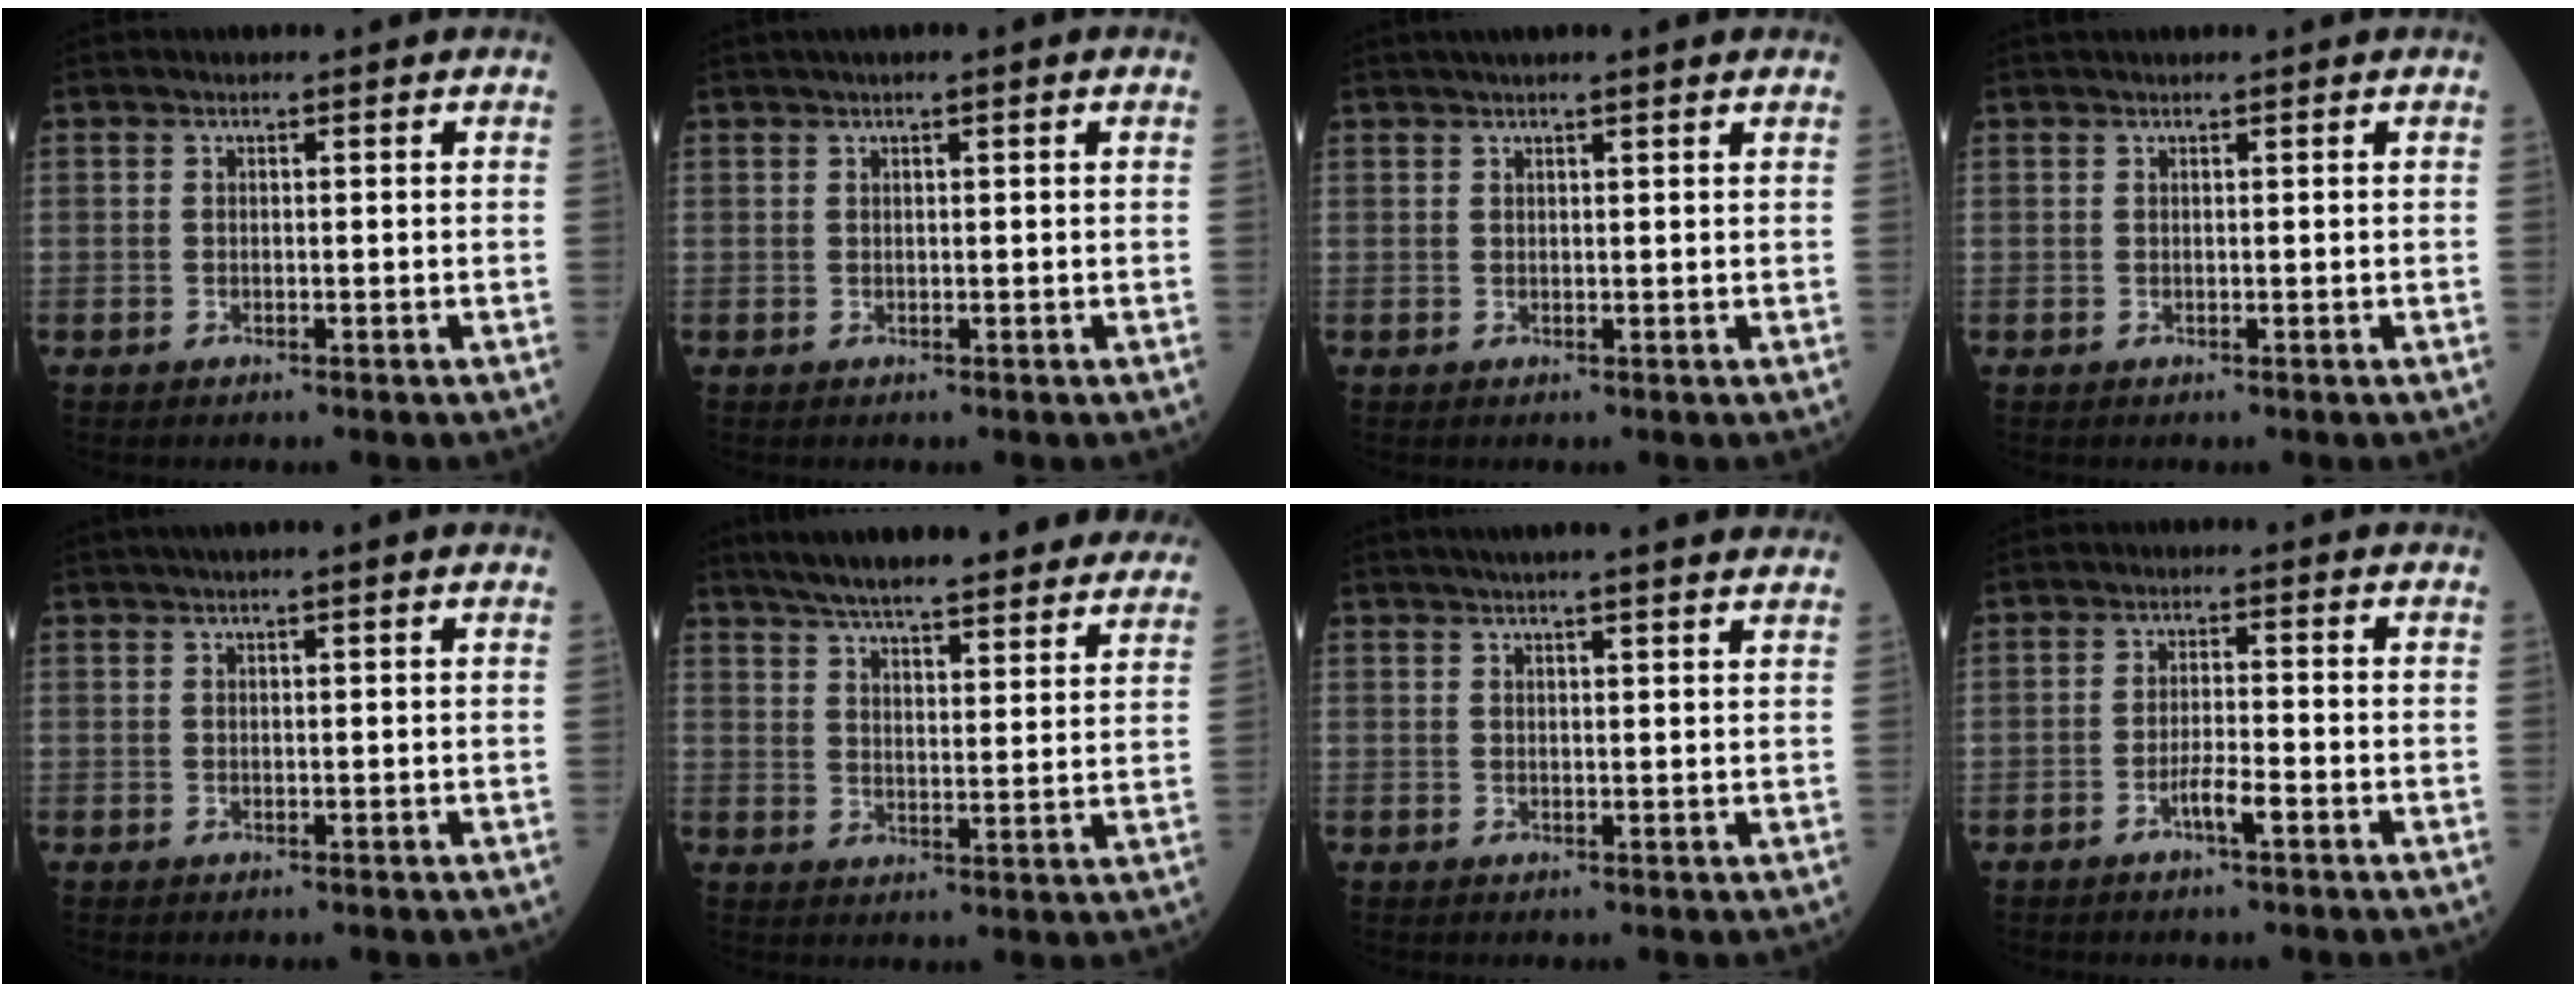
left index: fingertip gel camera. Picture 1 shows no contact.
{"total": 1.8, "force": [1.0, -0.1, 1.5], "torque": [-0.029, 0.013, 0.017]}
{"total": 5.1, "force": [4.1, -0.1, 3.0], "torque": [-0.042, 0.032, 0.059]}
{"total": 0.7, "force": [0.7, -0.1, 0.3], "torque": [-0.006, 0.014, 0.018]}
{"total": 3.8, "force": [2.9, -0.3, 2.5], "torque": [-0.033, 0.029, 0.047]}
{"total": 28.7, "force": [25.4, 4.5, 12.4], "torque": [-0.194, -0.021, 0.322]}
{"total": 13.7, "force": [12.2, 0.6, 6.2], "torque": [-0.087, 0.031, 0.145]}
{"total": 3.2, "force": [-1.7, 0.1, 2.6], "torque": [-0.051, -0.001, -0.033]}